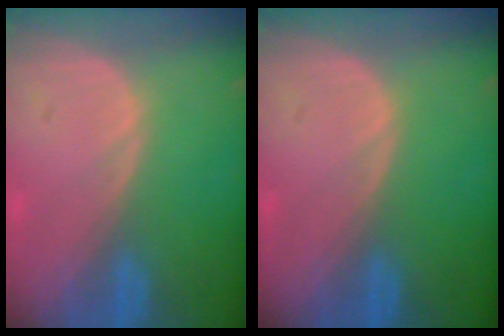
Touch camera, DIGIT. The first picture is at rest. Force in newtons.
{"total": 0.0}